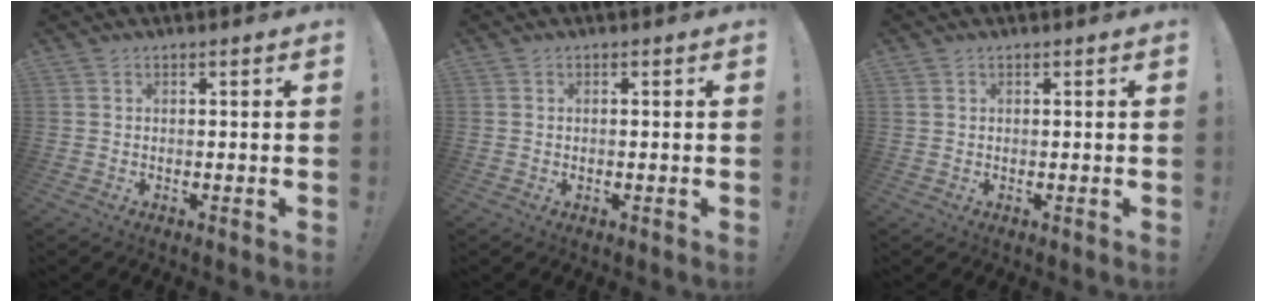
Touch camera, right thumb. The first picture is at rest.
{"total": 0.0}
{"total": 0.6, "force": [0.4, 0.4, 0.2], "torque": [-0.007, 0.001, 0.009]}